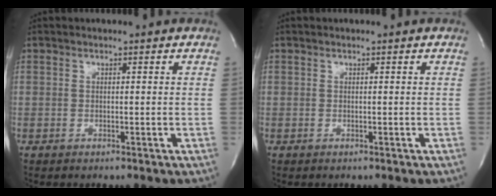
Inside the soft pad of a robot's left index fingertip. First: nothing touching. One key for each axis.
{"total": 0.0}